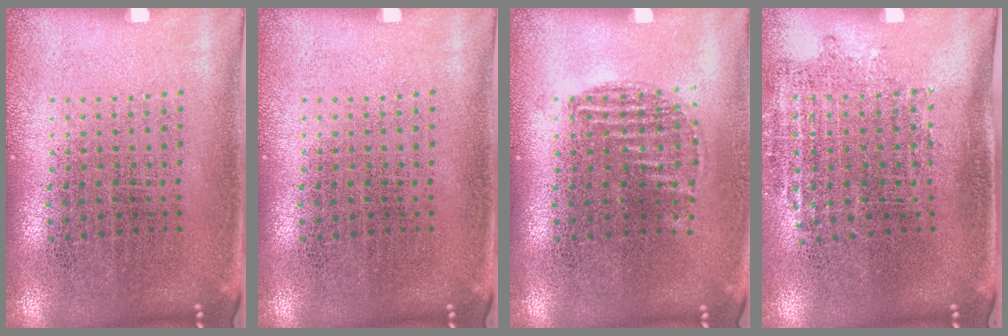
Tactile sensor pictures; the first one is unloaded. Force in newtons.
{"total": 0.0}
{"total": 0.9, "press": 0.8, "slide": 0.3}
{"total": 1.1, "press": 0.9, "slide": 0.7}